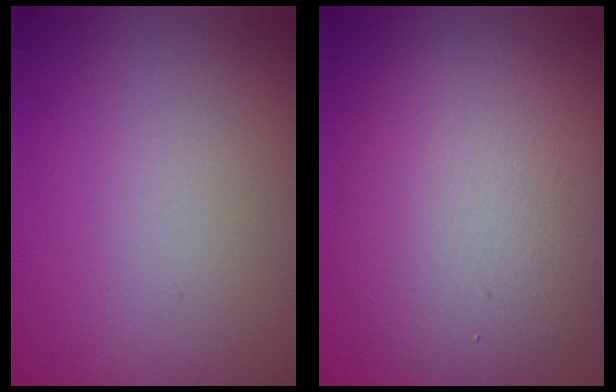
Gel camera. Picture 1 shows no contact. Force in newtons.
{"total": 8.2, "press": 8.2, "slide": 0.5}